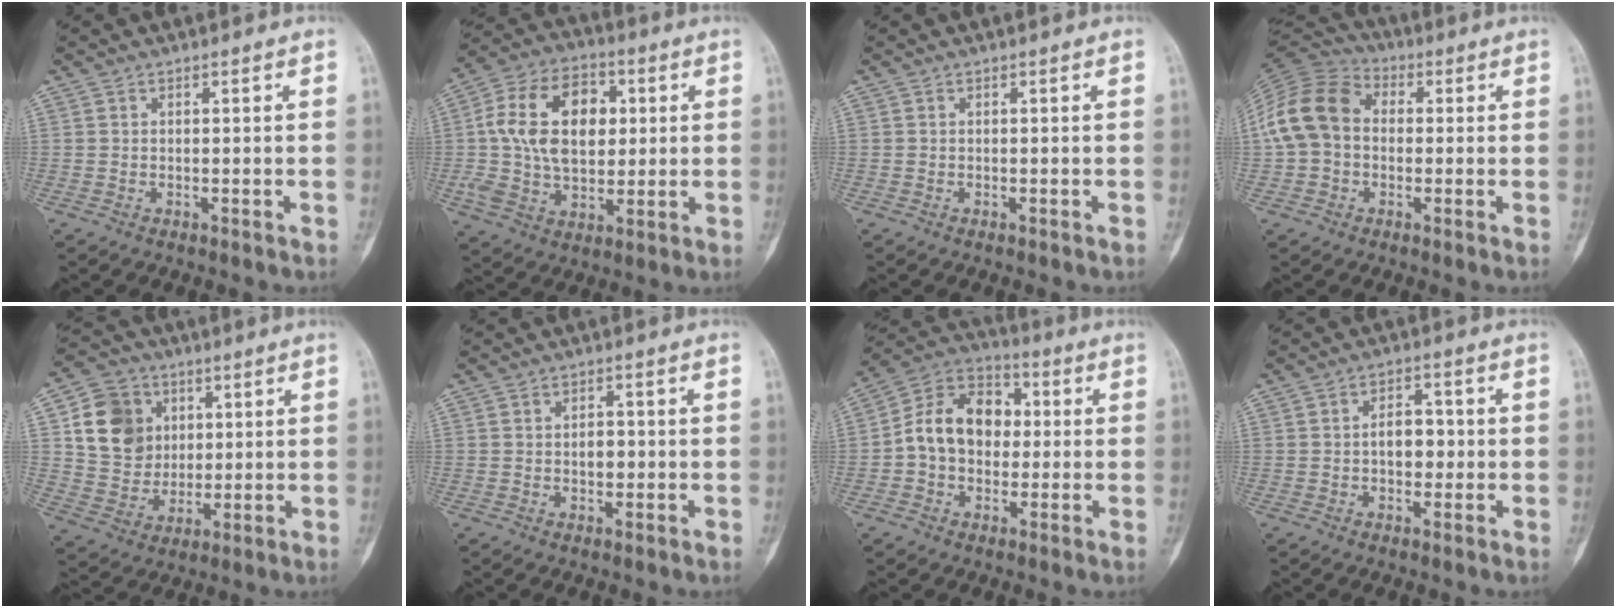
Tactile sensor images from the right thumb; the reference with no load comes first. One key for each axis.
{"total": 17.9, "fx": 2.8, "fy": 11.8, "fz": 13.1, "tx": -0.210, "ty": 0.015, "tz": 0.048}
{"total": 0.0}
{"total": 12.5, "fx": 0.3, "fy": 9.9, "fz": 7.7, "tx": -0.146, "ty": 0.035, "tz": -0.007}
{"total": 13.5, "fx": 3.7, "fy": 11.5, "fz": 5.9, "tx": -0.074, "ty": -0.007, "tz": 0.073}
{"total": 2.8, "fx": -0.2, "fy": 1.8, "fz": 2.1, "tx": -0.017, "ty": 0.002, "tz": -0.004}
{"total": 13.7, "fx": 0.2, "fy": 10.3, "fz": 9.0, "tx": -0.127, "ty": 0.037, "tz": -0.005}
{"total": 5.3, "fx": -0.3, "fy": 3.5, "fz": 3.9, "tx": -0.036, "ty": 0.013, "tz": -0.009}